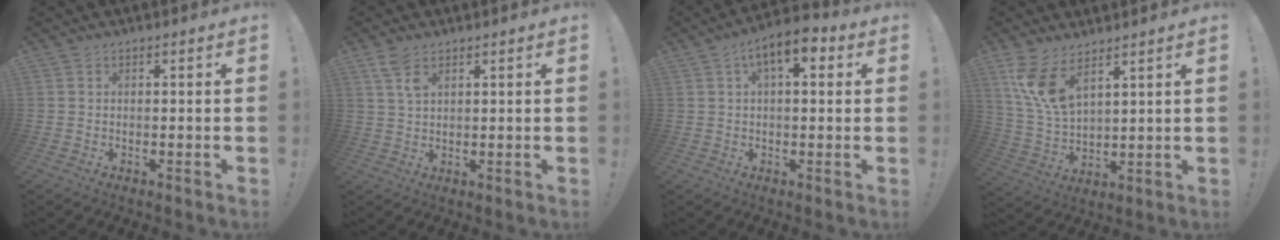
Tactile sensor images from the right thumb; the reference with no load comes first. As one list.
[{"total": 5.1, "force": [3.0, 2.2, 3.5], "torque": [-0.060, -0.010, 0.055]}, {"total": 8.5, "force": [3.2, 3.3, 7.2], "torque": [-0.111, -0.010, 0.054]}, {"total": 11.5, "force": [7.2, 5.0, 7.4], "torque": [-0.153, -0.036, 0.141]}]